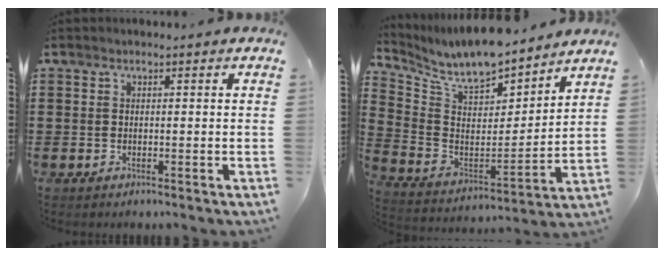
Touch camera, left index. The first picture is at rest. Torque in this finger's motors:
{"motor_torque": [0.39, 0.31, 0.70, 0.19]}